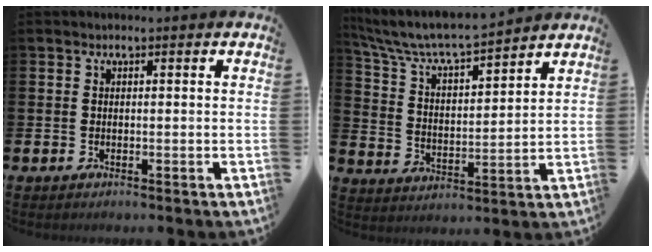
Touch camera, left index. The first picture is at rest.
{"total": 6.8, "force": [6.4, 0.5, 2.1], "torque": [-0.077, -0.049, 0.109]}